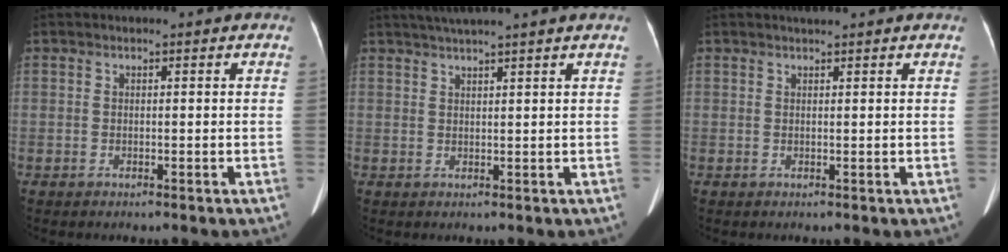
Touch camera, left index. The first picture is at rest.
{"total": 5.9, "force": [4.8, -1.4, 3.2], "torque": [-0.047, 0.023, 0.070]}
{"total": 1.6, "force": [1.5, -0.1, 0.7], "torque": [-0.009, 0.012, 0.027]}